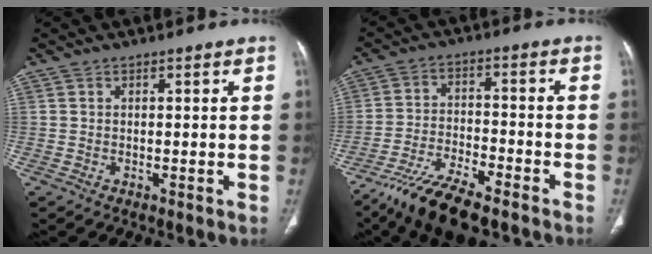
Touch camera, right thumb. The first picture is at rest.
{"total": 12.0, "force": [-8.9, 3.6, 7.2], "torque": [-0.138, 0.033, -0.164]}